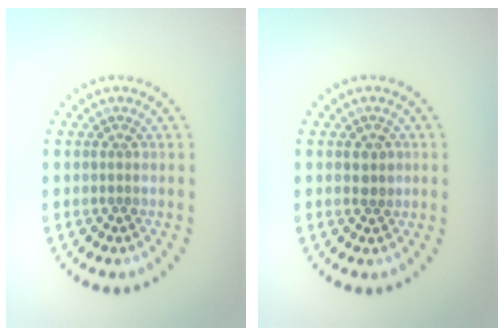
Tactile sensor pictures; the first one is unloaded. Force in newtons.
{"total": 1.4, "press": 1.4, "slide": 0.3}